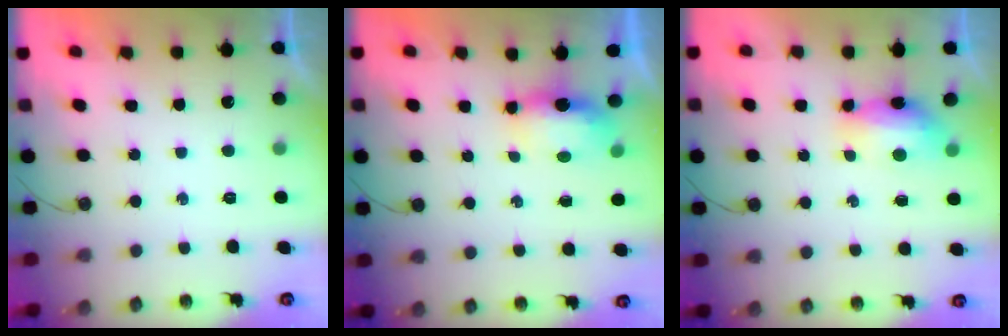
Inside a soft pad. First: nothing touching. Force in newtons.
{"total": 6.1, "press": 6.0, "slide": 0.5}
{"total": 7.5, "press": 7.4, "slide": 1.0}